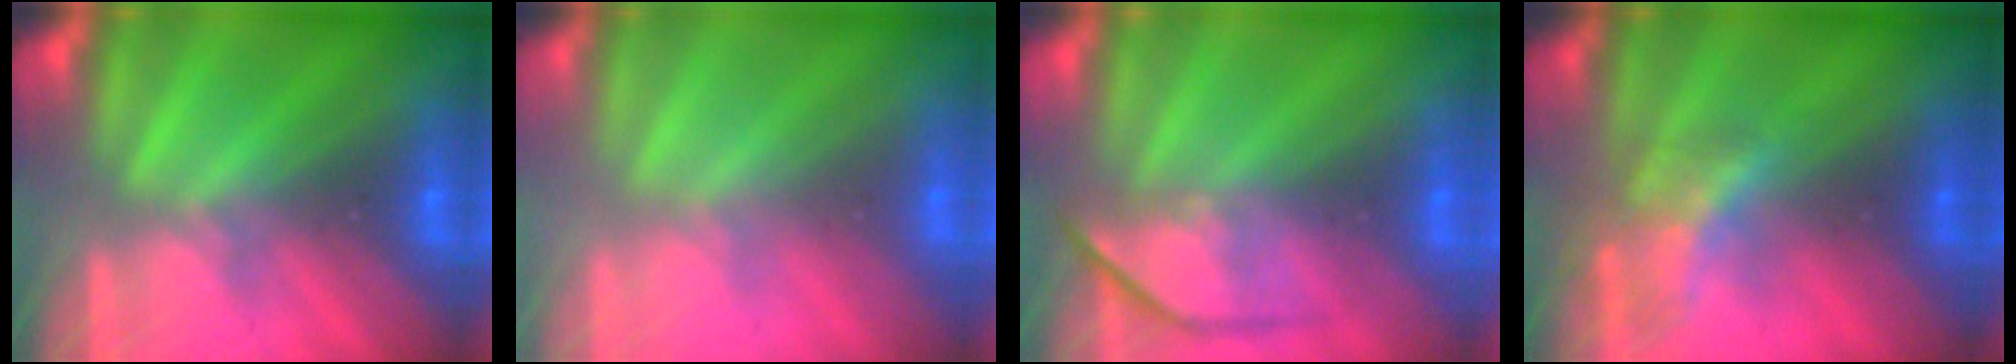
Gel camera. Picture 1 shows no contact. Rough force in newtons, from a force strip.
{"total": 2.6}
{"total": 4.5}
{"total": 2.1}